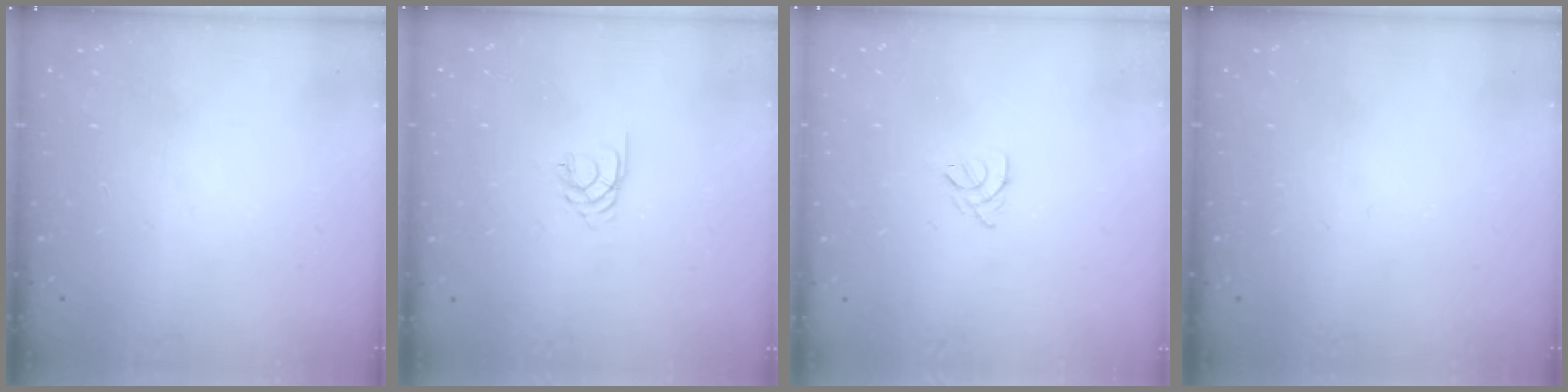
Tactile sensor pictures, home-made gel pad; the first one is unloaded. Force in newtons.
{"total": 1.9, "press": 1.9, "slide": 0.2}
{"total": 2.5, "press": 2.4, "slide": 0.6}
{"total": 0.0}